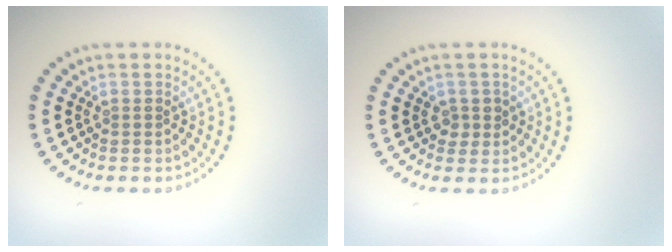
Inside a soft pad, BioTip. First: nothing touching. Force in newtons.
{"total": 1.4, "press": 1.3, "slide": 0.5}